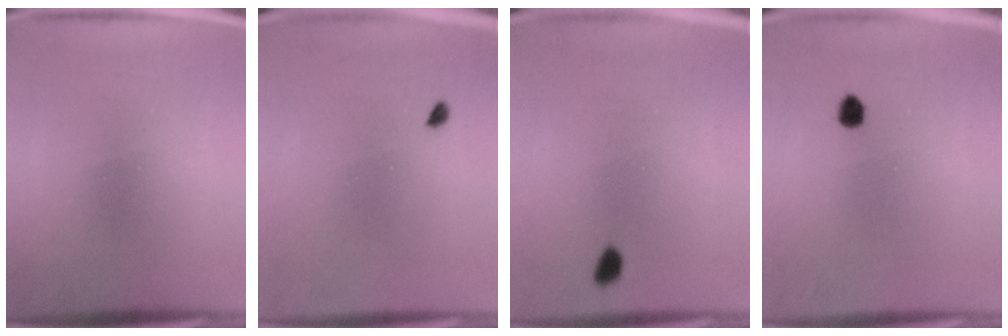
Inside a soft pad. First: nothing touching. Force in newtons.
{"total": 0.8}
{"total": 1.7}
{"total": 1.8}